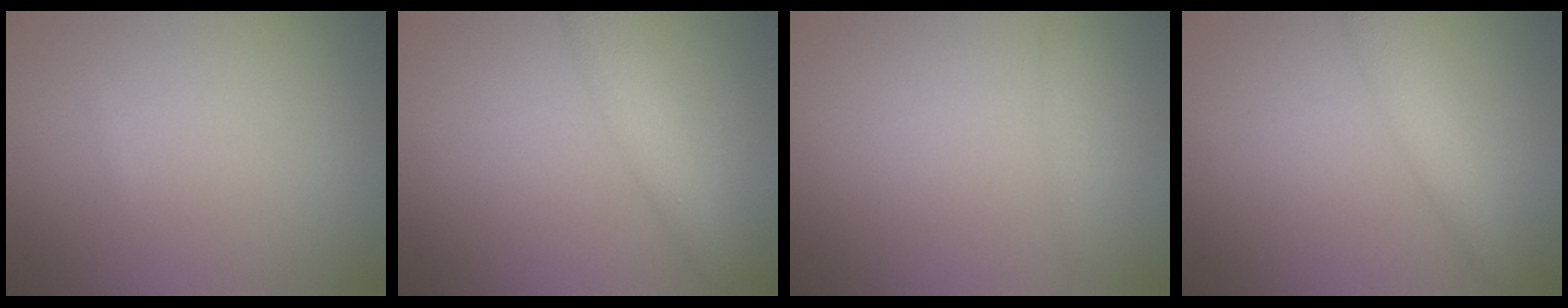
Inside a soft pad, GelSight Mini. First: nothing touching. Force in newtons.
{"total": 2.7, "press": 2.7, "slide": 0.2}
{"total": 0.8, "press": 0.8, "slide": 0.0}
{"total": 2.5, "press": 2.5, "slide": 0.1}